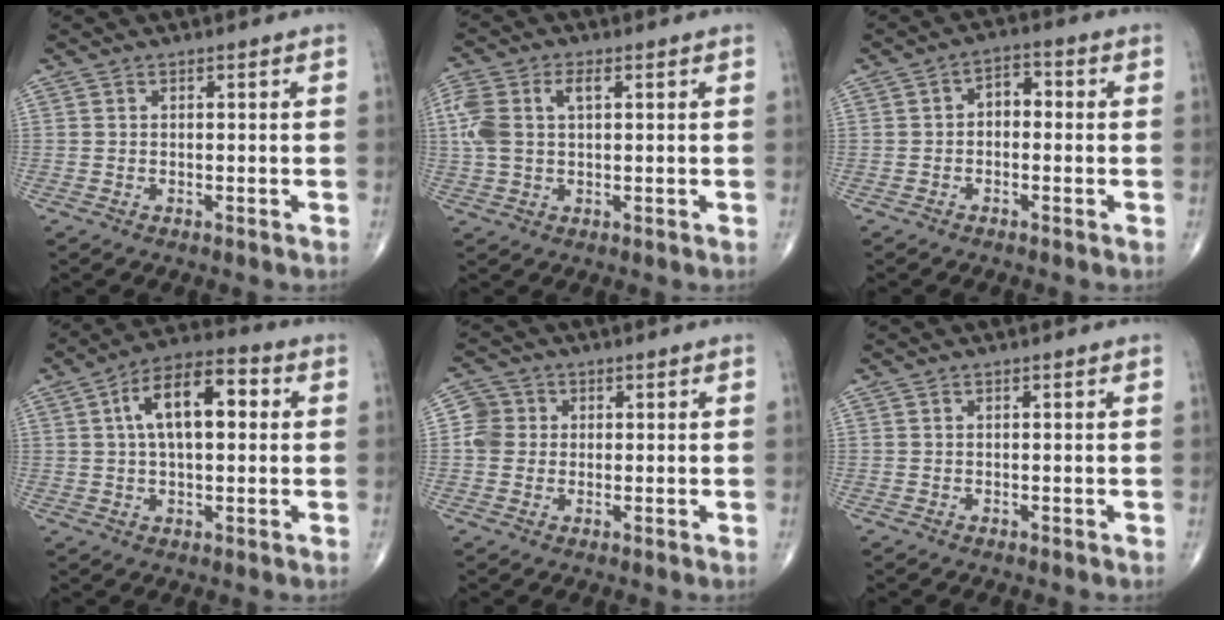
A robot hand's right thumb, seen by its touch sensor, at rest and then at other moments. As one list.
[{"total": 8.9, "force": [2.1, 5.0, 7.0], "torque": [-0.178, 0.023, 0.043]}, {"total": 3.9, "force": [-0.3, 2.7, 2.9], "torque": [-0.023, 0.018, -0.018]}, {"total": 12.6, "force": [2.5, 6.1, 10.8], "torque": [-0.169, 0.025, 0.034]}, {"total": 4.4, "force": [0.3, 4.2, 1.2], "torque": [-0.006, 0.008, -0.003]}, {"total": 0.0}]